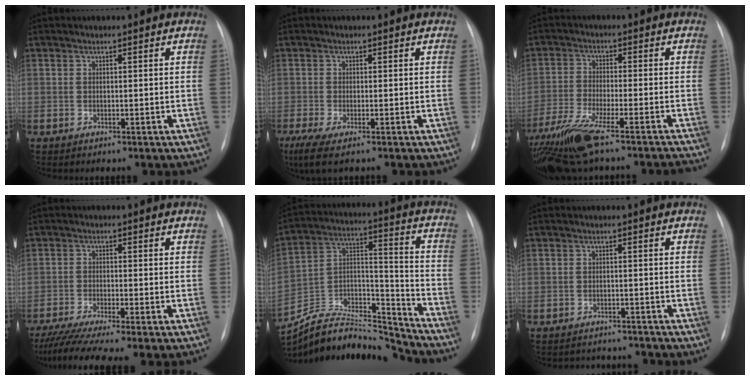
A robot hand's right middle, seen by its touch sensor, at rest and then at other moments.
{"total": 4.7, "force": [-3.1, 0.4, 3.5], "torque": [-0.066, -0.017, -0.056]}
{"total": 14.7, "force": [-11.8, 0.1, 8.8], "torque": [-0.177, -0.036, -0.203]}
{"total": 10.2, "force": [-7.9, 0.2, 6.4], "torque": [-0.106, -0.020, -0.127]}
{"total": 18.9, "force": [-18.7, 1.8, 2.2], "torque": [-0.041, 0.052, -0.317]}
{"total": 3.2, "force": [-3.2, 0.1, -0.7], "torque": [0.014, 0.001, -0.046]}